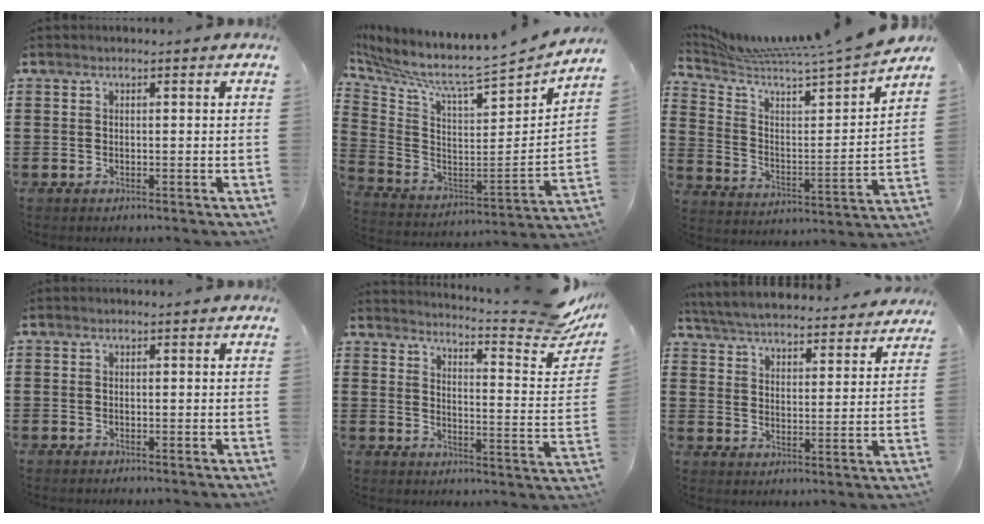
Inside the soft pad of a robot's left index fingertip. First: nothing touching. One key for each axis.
{"total": 5.1, "fx": 4.3, "fy": 0.0, "fz": 2.7, "tx": -0.080, "ty": -0.058, "tz": 0.060}
{"total": 5.0, "fx": 4.7, "fy": -0.7, "fz": 1.6, "tx": -0.060, "ty": -0.054, "tz": 0.072}
{"total": 0.0}
{"total": 5.8, "fx": 4.8, "fy": 0.0, "fz": 3.3, "tx": -0.052, "ty": -0.052, "tz": 0.071}
{"total": 4.8, "fx": 4.8, "fy": -0.2, "fz": 0.5, "tx": -0.036, "ty": -0.038, "tz": 0.078}